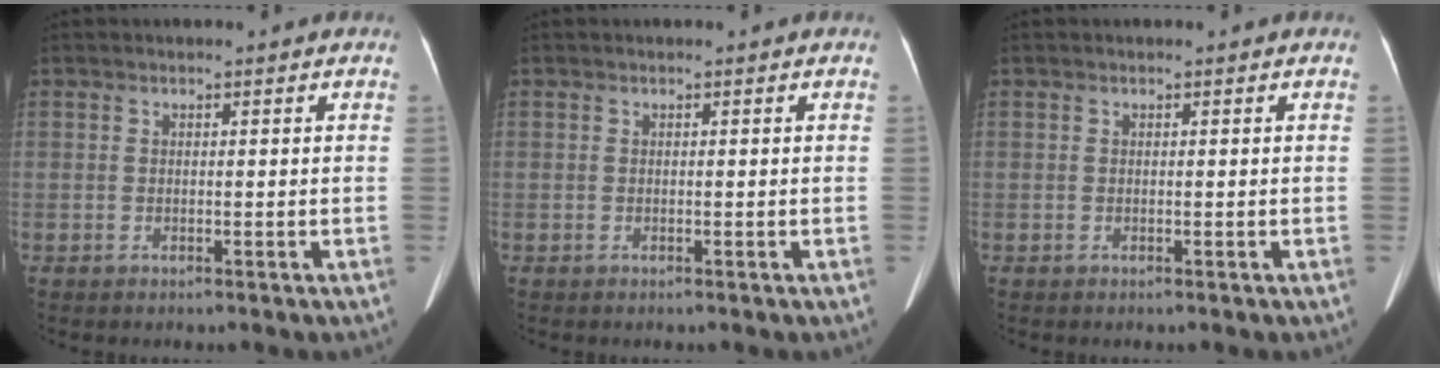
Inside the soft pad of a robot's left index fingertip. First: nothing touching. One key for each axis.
{"total": 0.0}
{"total": 0.0}